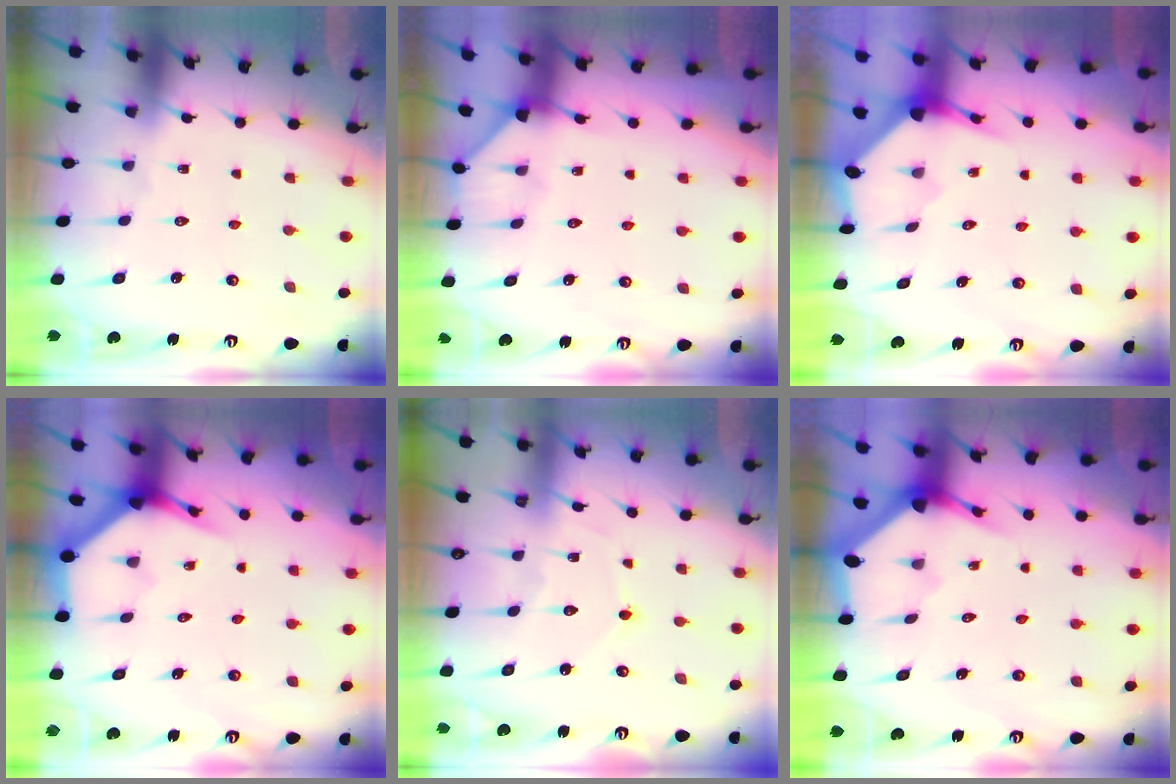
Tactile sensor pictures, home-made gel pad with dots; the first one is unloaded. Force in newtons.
{"total": 2.0, "press": 2.0, "slide": 0.1}
{"total": 3.1, "press": 3.1, "slide": 0.3}
{"total": 3.9, "press": 3.9, "slide": 0.2}
{"total": 5.2, "press": 5.2, "slide": 0.5}
{"total": 2.9, "press": 2.9, "slide": 0.2}